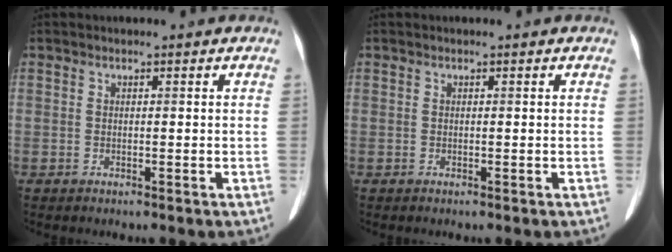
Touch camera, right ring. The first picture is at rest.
{"total": 0.0}